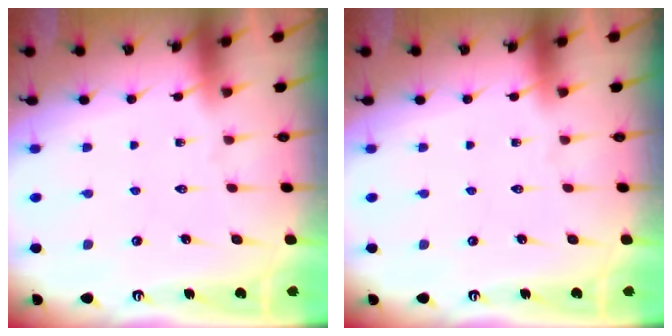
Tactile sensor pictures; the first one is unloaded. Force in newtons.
{"total": 0.0}